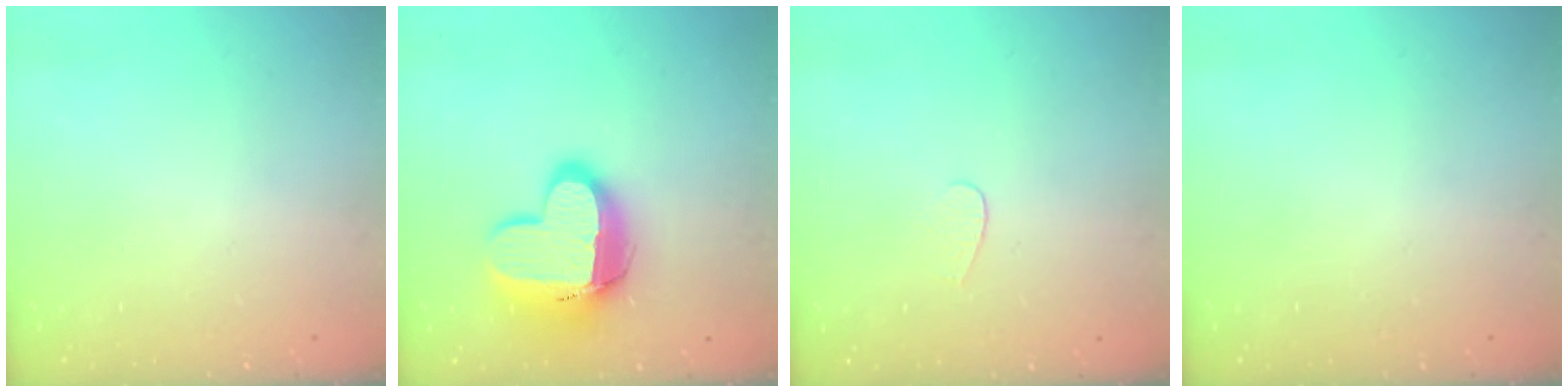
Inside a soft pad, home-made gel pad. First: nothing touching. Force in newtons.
{"total": 15.3, "press": 15.2, "slide": 1.2}
{"total": 3.5, "press": 3.5, "slide": 0.3}
{"total": 0.0}